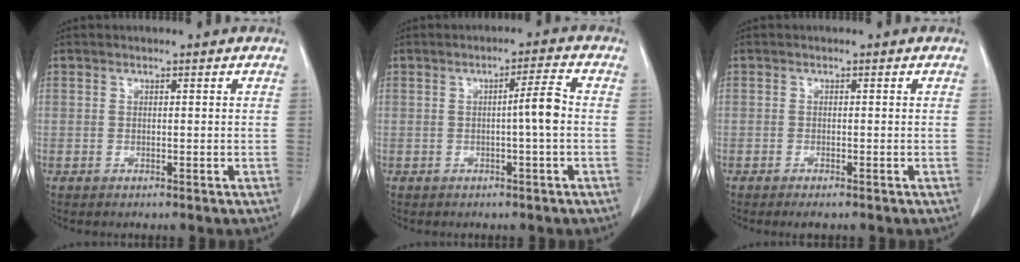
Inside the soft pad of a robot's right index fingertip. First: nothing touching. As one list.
[{"total": 3.7, "force": [-0.5, -0.4, 3.7], "torque": [-0.056, 0.004, -0.008]}, {"total": 1.6, "force": [-1.2, 0.3, 0.9], "torque": [-0.014, -0.004, -0.015]}]